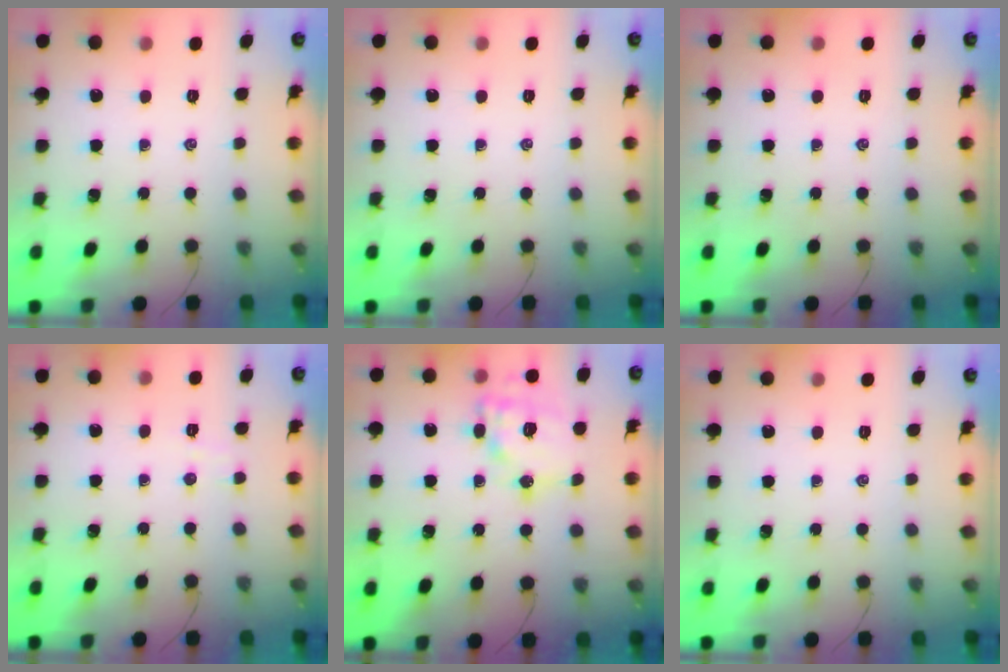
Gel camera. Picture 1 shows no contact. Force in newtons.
{"total": 0.0}
{"total": 0.0}
{"total": 2.4, "press": 2.3, "slide": 0.6}
{"total": 15.3, "press": 15.2, "slide": 2.1}
{"total": 0.0}